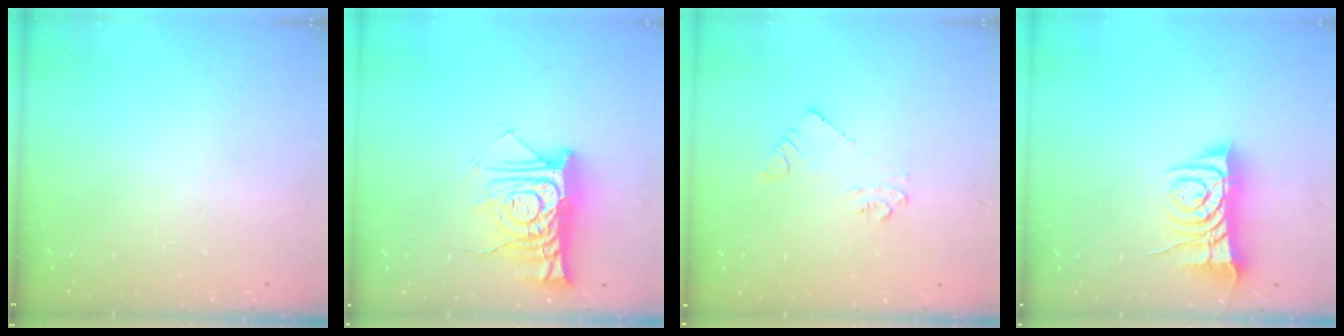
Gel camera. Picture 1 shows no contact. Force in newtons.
{"total": 14.7, "press": 14.6, "slide": 1.8}
{"total": 3.2, "press": 3.2, "slide": 0.2}
{"total": 7.7, "press": 7.6, "slide": 1.1}